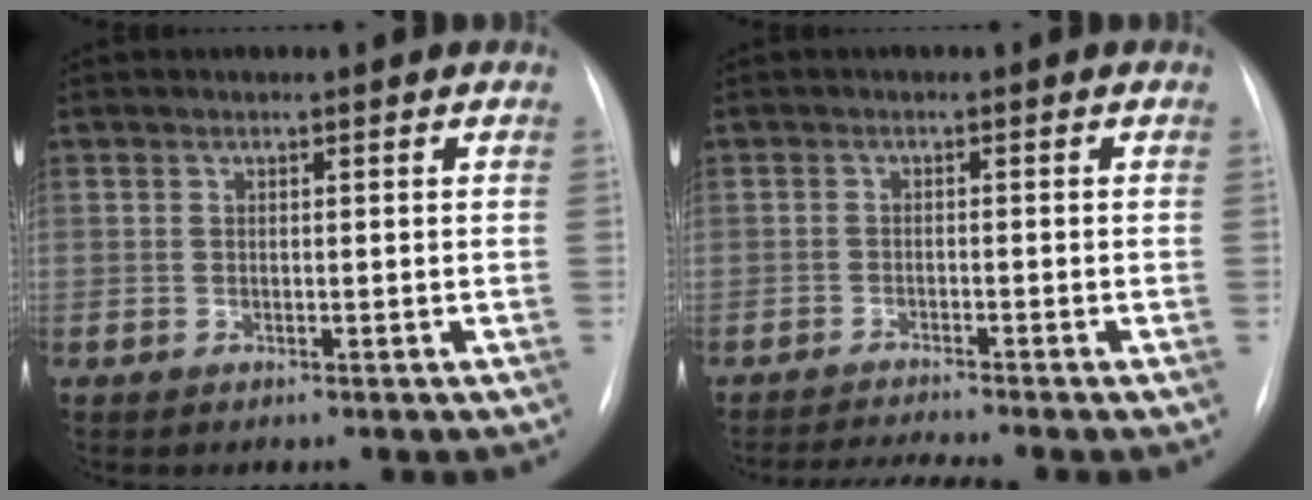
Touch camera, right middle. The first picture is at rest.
{"total": 5.5, "force": [-4.9, -1.5, 2.1], "torque": [-0.032, -0.017, -0.080]}